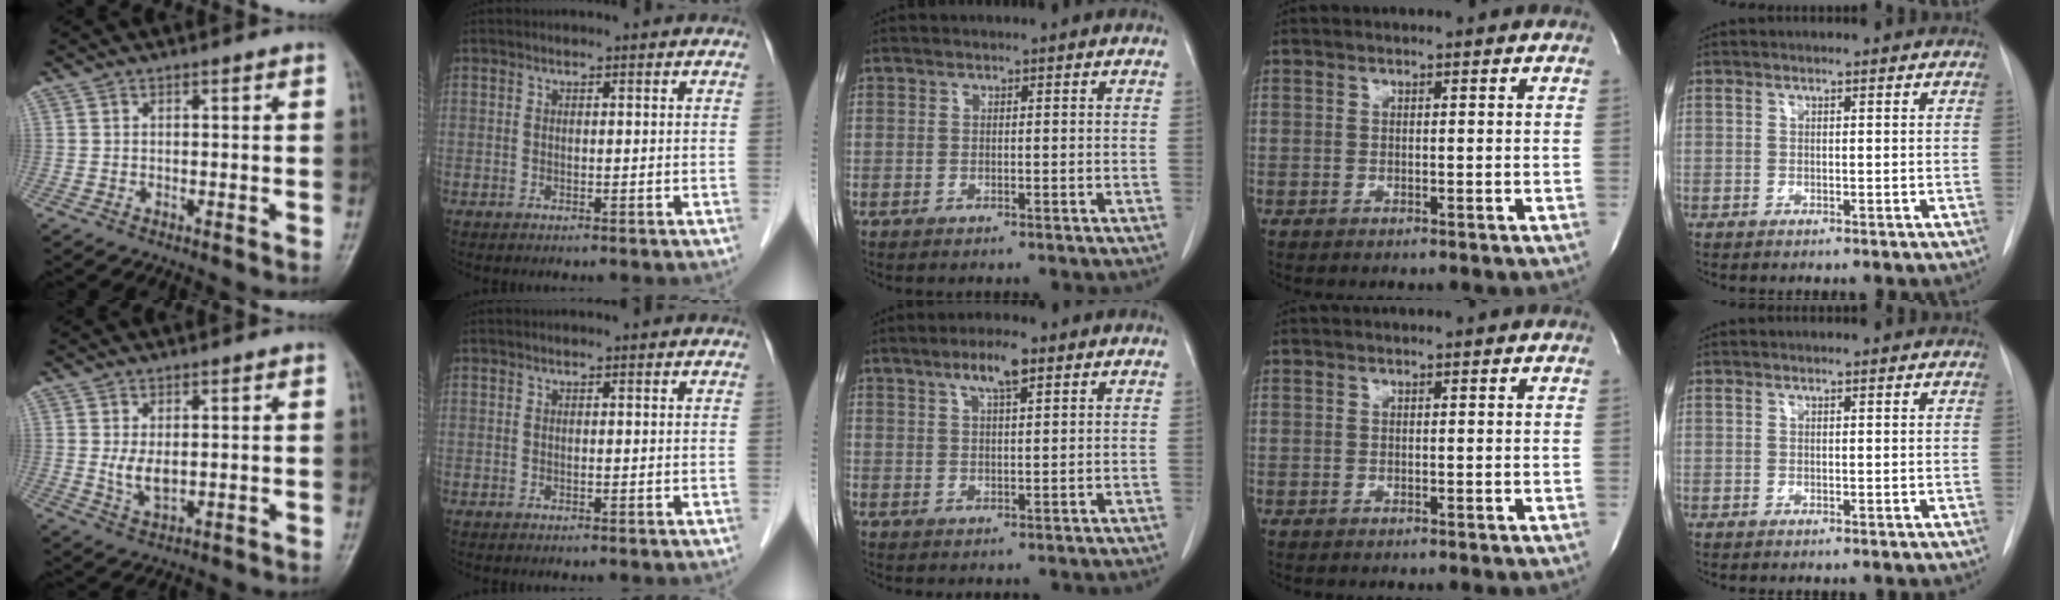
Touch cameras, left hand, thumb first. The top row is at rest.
{"thumb": {"total": 4.0, "force": [0.5, 2.2, 3.3], "torque": [-0.057, -0.013, 0.018]}, "middle": {"total": 5.0, "force": [3.0, 0.8, 3.9], "torque": [-0.076, 0.004, 0.050]}}